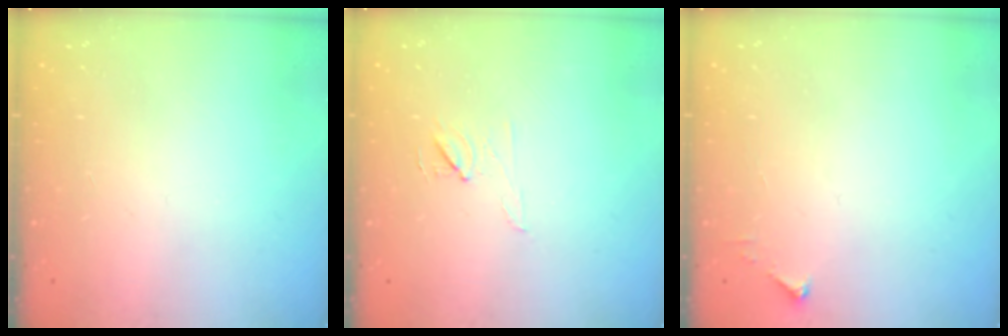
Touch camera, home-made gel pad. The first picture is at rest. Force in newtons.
{"total": 5.9, "press": 5.9, "slide": 0.9}
{"total": 2.5, "press": 2.5, "slide": 0.3}